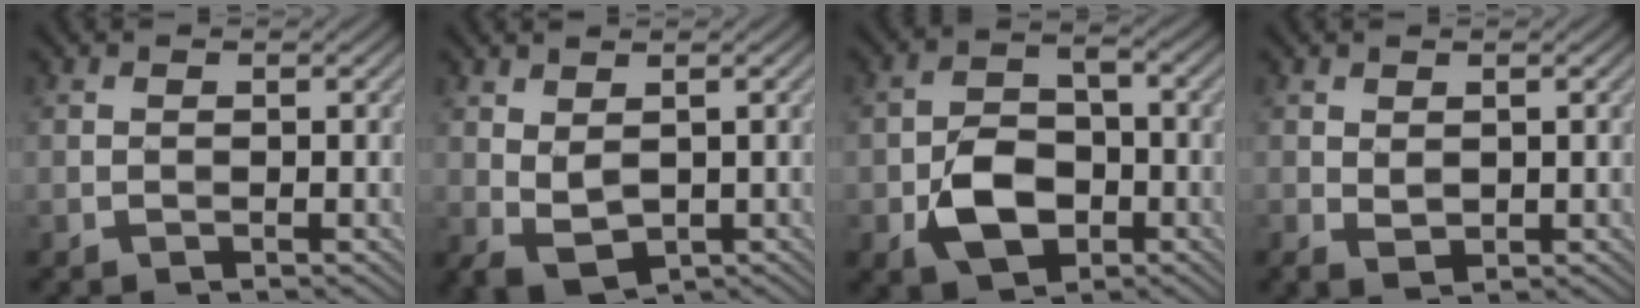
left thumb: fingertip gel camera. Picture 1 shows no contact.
{"total": 2.9, "force": [0.9, 1.5, 2.3], "torque": [-0.057, -0.005, 0.022]}
{"total": 7.1, "force": [-2.7, 4.7, 4.6], "torque": [-0.086, -0.005, -0.053]}
{"total": 1.5, "force": [0.4, 0.8, 1.1], "torque": [-0.025, -0.005, 0.013]}